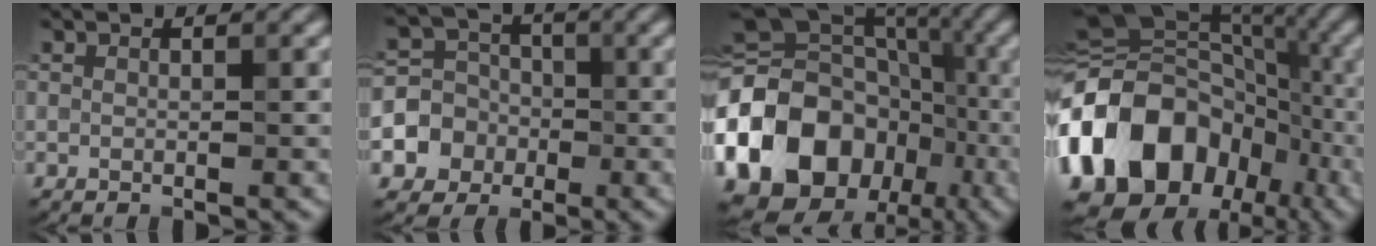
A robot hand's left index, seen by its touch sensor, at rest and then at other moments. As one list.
[{"total": 4.1, "force": [-1.3, 3.7, 1.1], "torque": [-0.016, 0.004, -0.033]}, {"total": 16.1, "force": [-5.4, 12.4, 8.8], "torque": [-0.190, 0.019, -0.106]}, {"total": 14.9, "force": [-5.3, 11.2, 8.3], "torque": [-0.163, 0.013, -0.107]}]